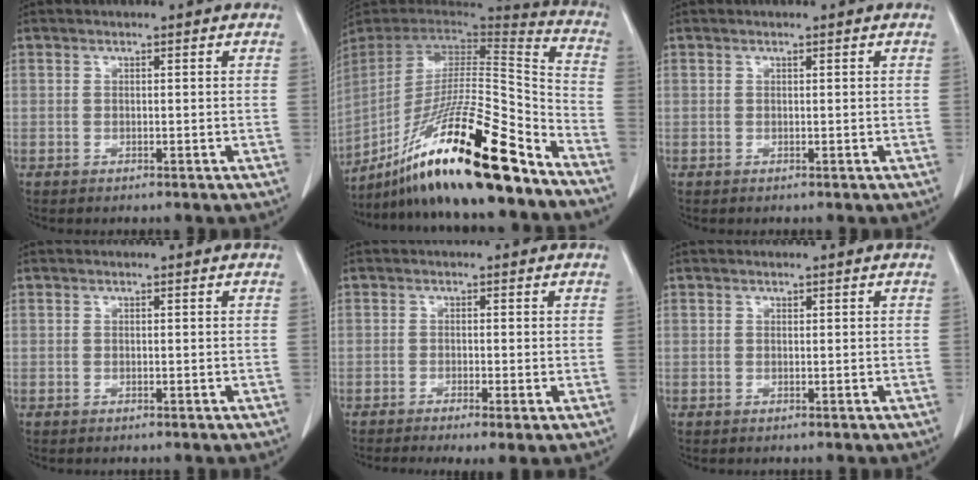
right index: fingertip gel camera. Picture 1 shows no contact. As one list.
[{"total": 27.6, "force": [-19.2, 2.1, 19.8], "torque": [-0.328, -0.023, -0.331]}, {"total": 0.0}, {"total": 0.0}, {"total": 4.1, "force": [-2.4, 0.4, 3.3], "torque": [-0.048, -0.012, -0.038]}, {"total": 0.0}]